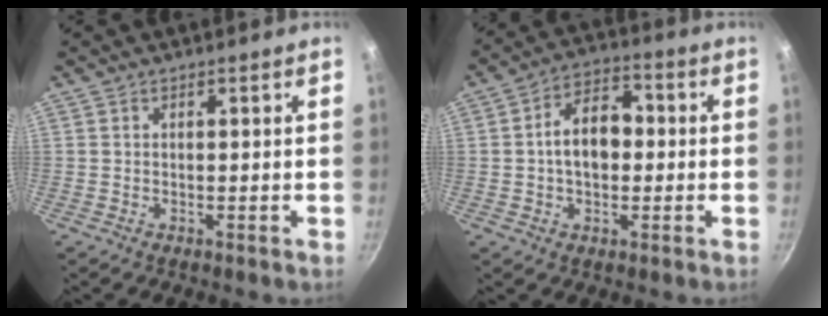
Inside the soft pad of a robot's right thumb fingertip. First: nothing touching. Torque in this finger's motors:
{"motor_torque": [0.33, 1.97, 0.97, -0.17, 0.07]}